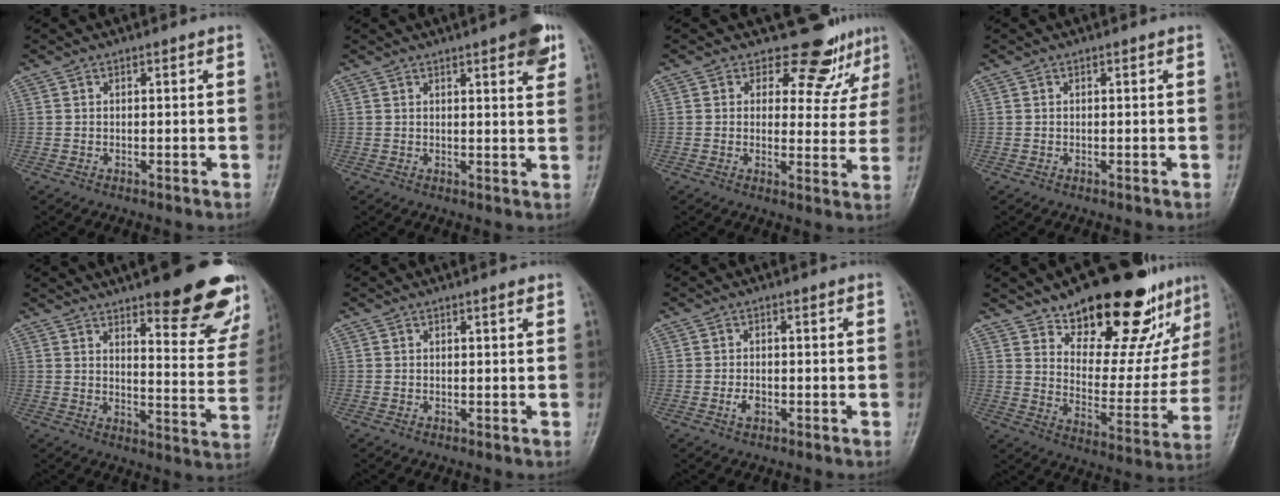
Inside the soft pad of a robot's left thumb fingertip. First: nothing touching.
{"total": 6.7, "force": [3.7, 1.6, 5.3], "torque": [-0.056, -0.013, 0.044]}
{"total": 8.4, "force": [6.9, 4.5, 1.3], "torque": [0.026, -0.048, 0.074]}
{"total": 0.0}
{"total": 22.4, "force": [14.9, 6.4, 15.5], "torque": [-0.158, -0.072, 0.185]}
{"total": 0.9, "force": [0.6, 0.1, 0.6], "torque": [-0.008, -0.002, 0.008]}
{"total": 2.0, "force": [-0.8, 1.2, 1.4], "torque": [-0.024, 0.003, -0.015]}
{"total": 24.2, "force": [16.7, 9.9, 14.4], "torque": [-0.152, -0.091, 0.246]}